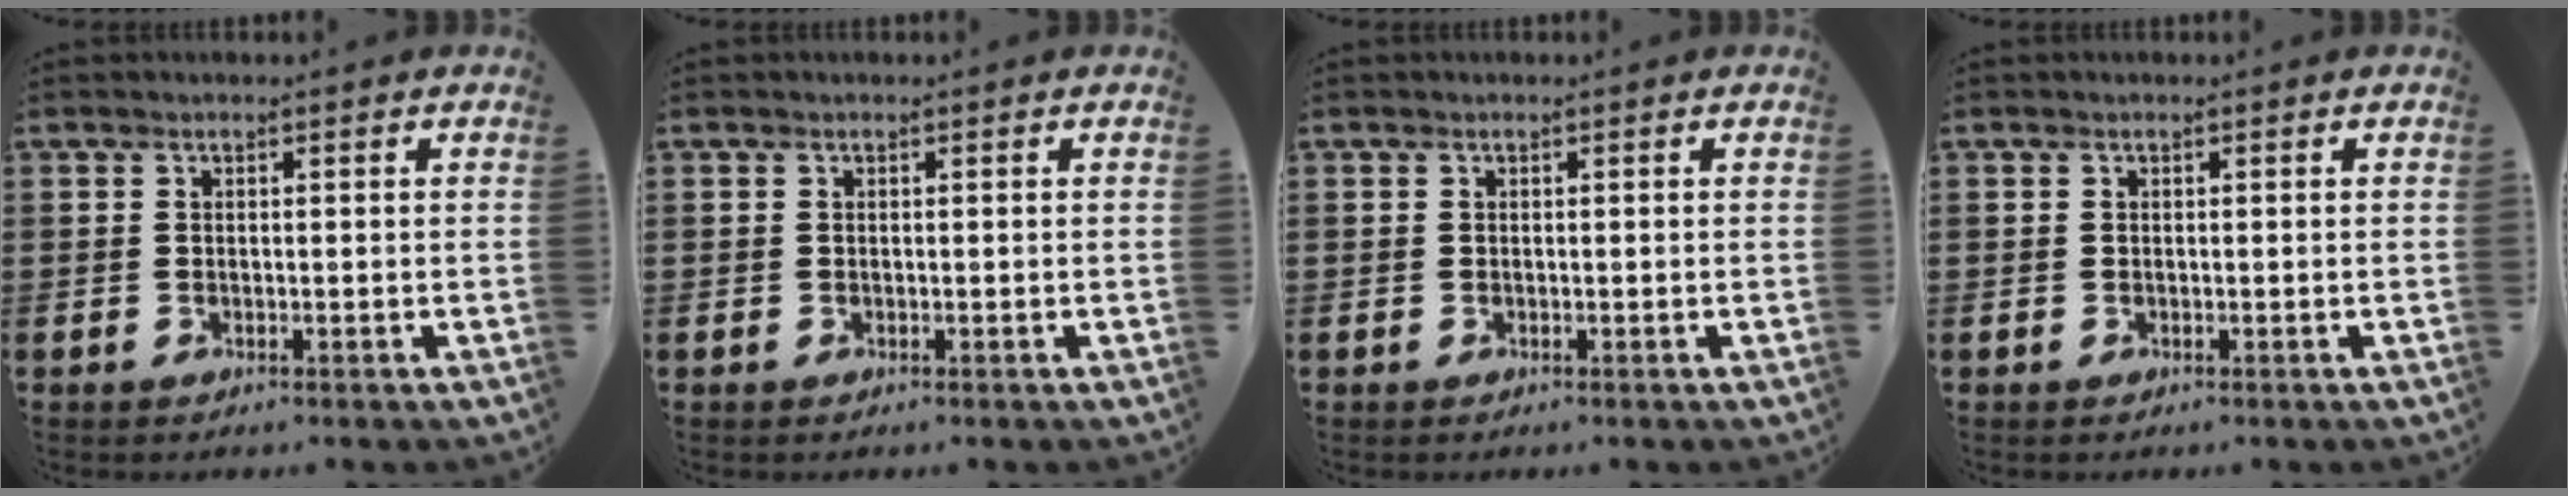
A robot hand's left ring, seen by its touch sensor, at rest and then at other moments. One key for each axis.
{"total": 0.0}
{"total": 0.0}
{"total": 0.0}